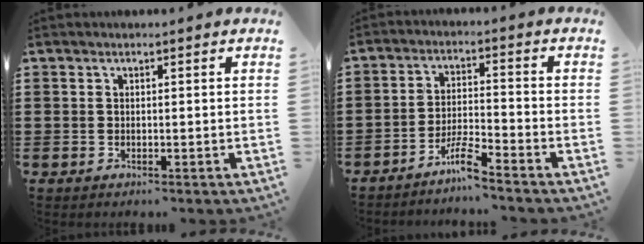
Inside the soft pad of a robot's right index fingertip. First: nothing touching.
{"total": 5.2, "force": [-4.4, 0.3, 2.8], "torque": [-0.064, -0.002, -0.088]}